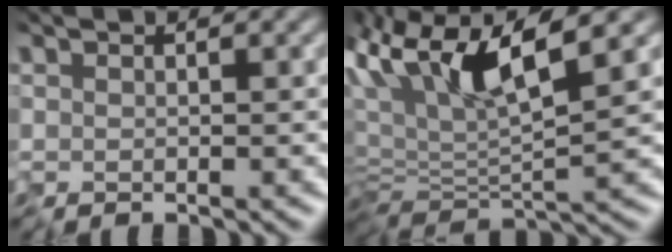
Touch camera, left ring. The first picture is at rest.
{"total": 9.4, "force": [3.0, 3.1, 8.4], "torque": [-0.170, 0.012, 0.051]}